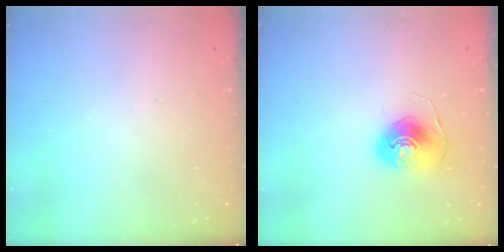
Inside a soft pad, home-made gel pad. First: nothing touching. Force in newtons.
{"total": 9.1, "press": 9.1, "slide": 0.4}